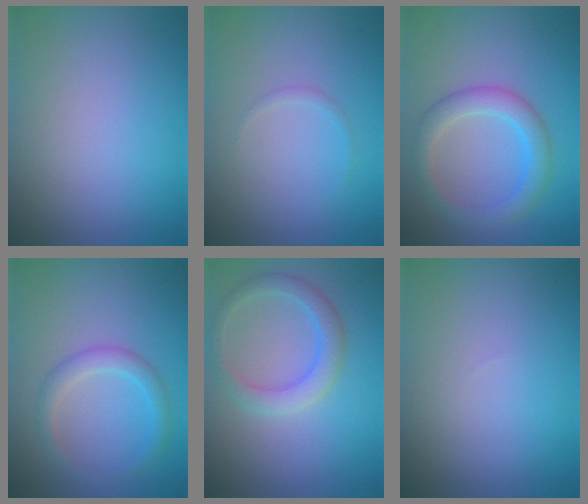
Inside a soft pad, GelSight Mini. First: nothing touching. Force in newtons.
{"total": 0.6, "press": 0.6, "slide": 0.0}
{"total": 3.5, "press": 3.5, "slide": 0.0}
{"total": 2.4, "press": 2.4, "slide": 0.0}
{"total": 2.9, "press": 2.9, "slide": 0.1}
{"total": 0.0}